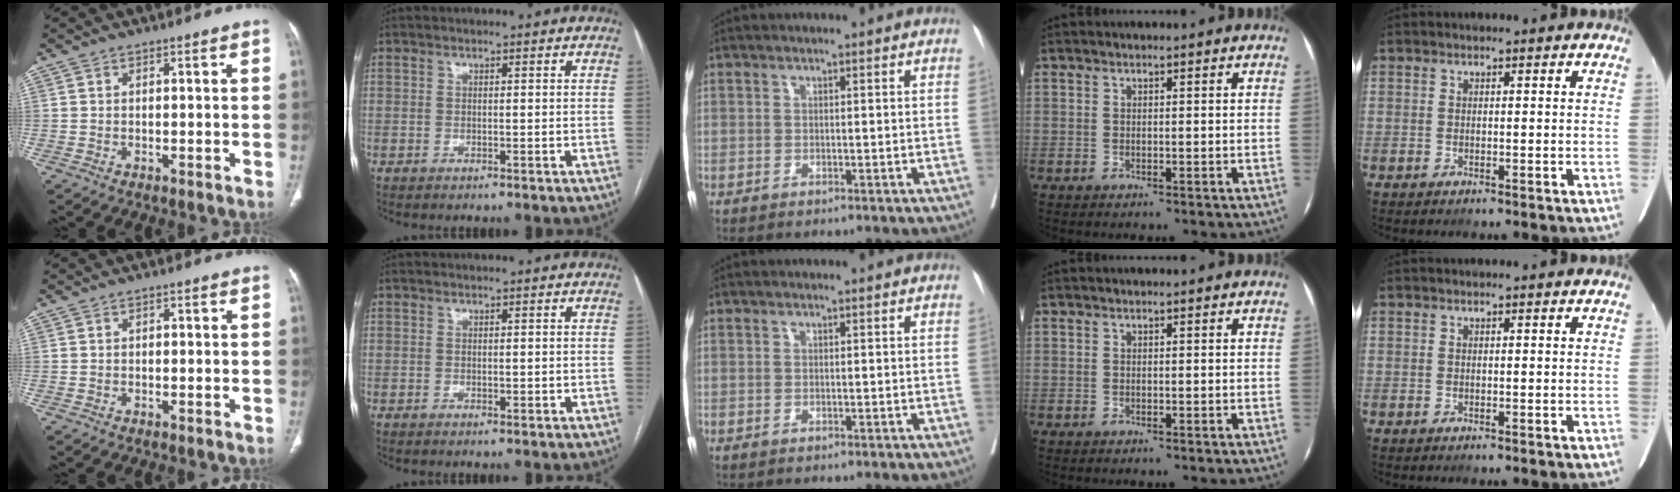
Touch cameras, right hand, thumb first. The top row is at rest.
{"thumb": {"total": 0.7, "force": [0.0, 0.5, 0.5], "torque": [-0.004, 0.003, -0.001]}, "index": {"total": 0.8, "force": [0.0, 0.4, 0.6], "torque": [-0.009, -0.003, 0.000]}}